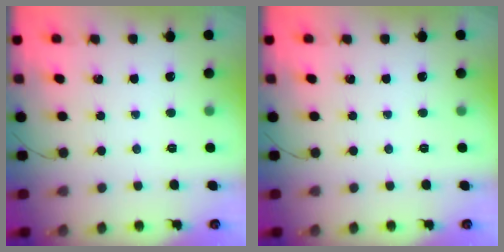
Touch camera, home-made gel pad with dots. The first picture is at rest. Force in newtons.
{"total": 0.0}